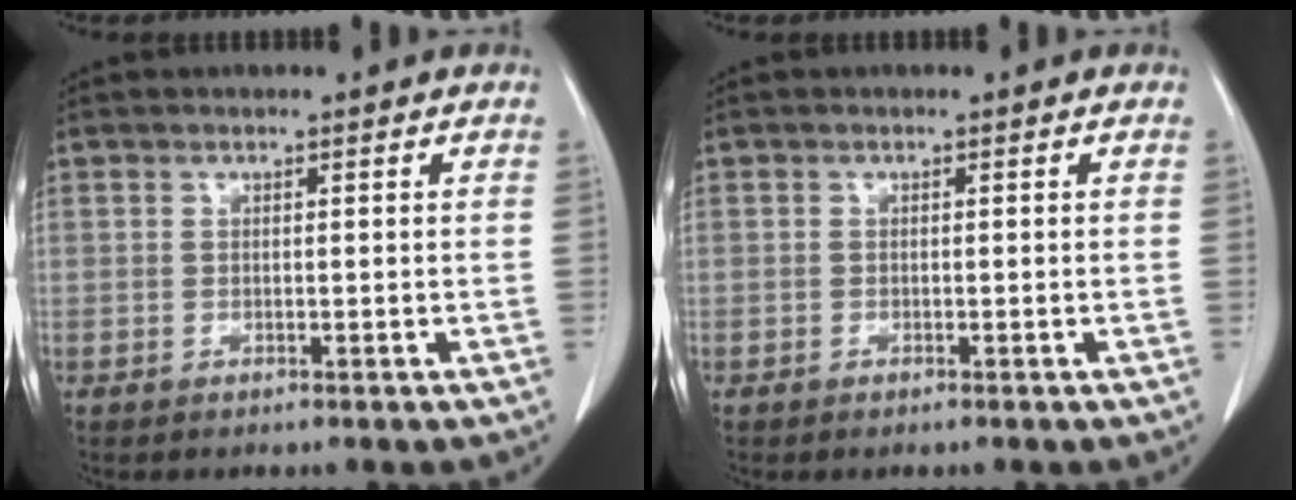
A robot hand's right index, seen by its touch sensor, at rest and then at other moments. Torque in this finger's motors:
{"motor_torque": [0.05, 0.00, 0.11, 0.02]}